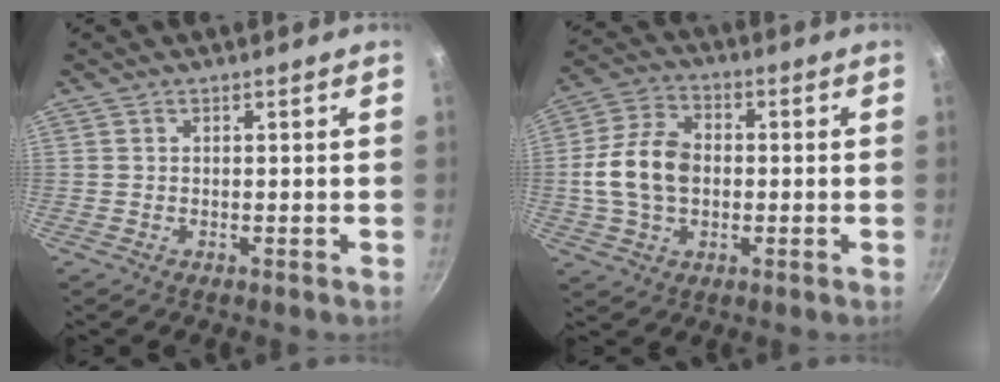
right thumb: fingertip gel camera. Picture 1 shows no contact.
{"total": 12.1, "force": [-0.4, 8.6, 8.6], "torque": [-0.150, 0.023, -0.015]}